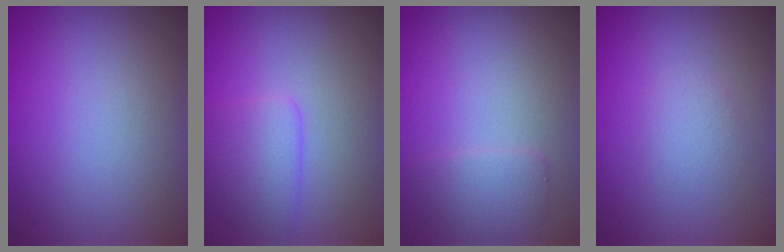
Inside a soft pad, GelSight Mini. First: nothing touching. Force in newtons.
{"total": 2.5, "press": 2.5, "slide": 0.1}
{"total": 2.0, "press": 2.0, "slide": 0.2}
{"total": 1.2, "press": 1.2, "slide": 0.0}